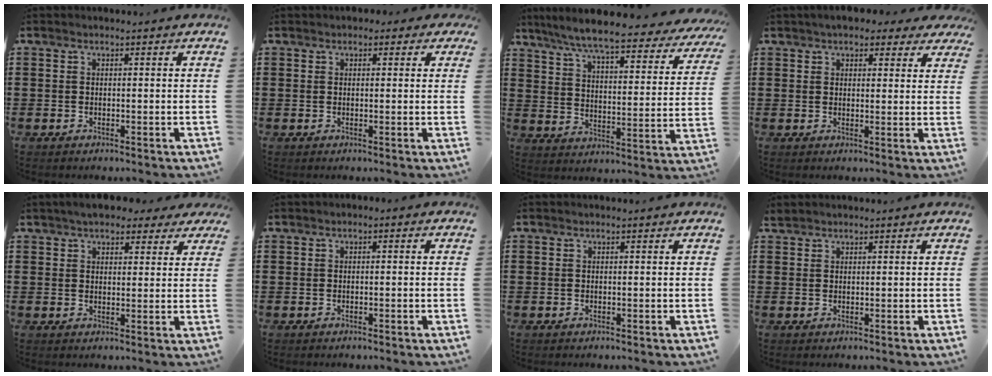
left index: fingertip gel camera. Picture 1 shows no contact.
{"total": 1.2, "force": [0.6, 0.9, 0.6], "torque": [-0.007, 0.004, 0.008]}
{"total": 7.9, "force": [6.9, 0.0, 3.8], "torque": [-0.103, -0.046, 0.115]}
{"total": 4.3, "force": [3.6, 1.3, 1.9], "torque": [-0.040, 0.000, 0.065]}
{"total": 4.6, "force": [3.8, 1.7, 1.8], "torque": [-0.041, 0.003, 0.068]}
{"total": 0.7, "force": [-0.6, 0.2, 0.2], "torque": [-0.007, -0.002, -0.013]}
{"total": 0.0}
{"total": 1.0, "force": [0.9, 0.3, 0.1], "torque": [-0.005, 0.002, 0.019]}